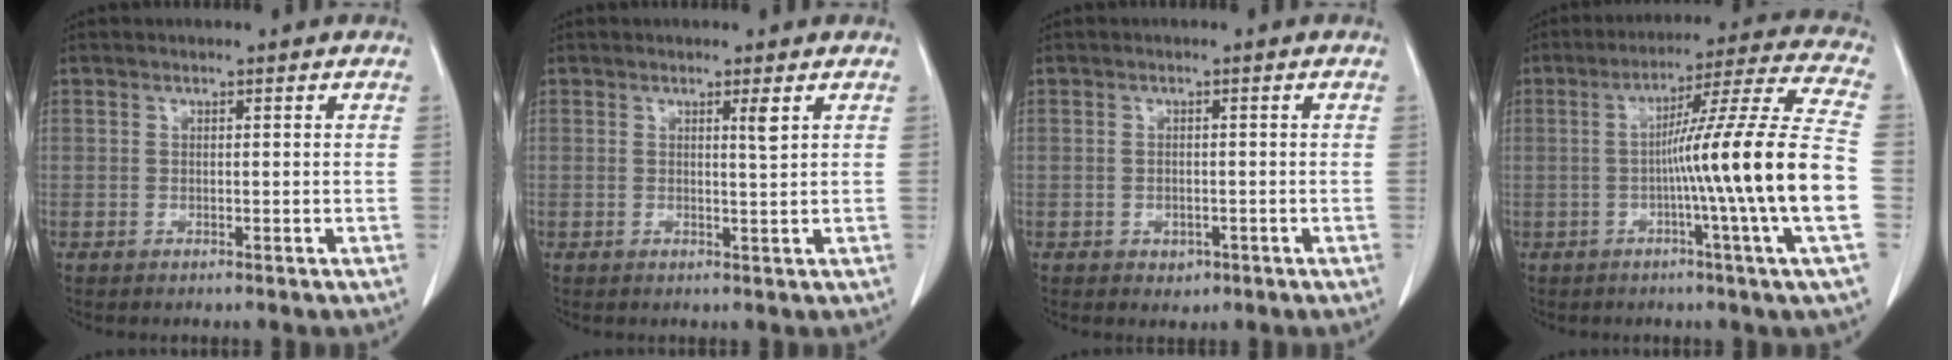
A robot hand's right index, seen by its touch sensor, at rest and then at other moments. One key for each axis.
{"total": 1.6, "fx": 0.8, "fy": -0.3, "fz": 1.3, "tx": -0.024, "ty": -0.007, "tz": 0.013}
{"total": 1.7, "fx": -0.8, "fy": 1.3, "fz": 0.8, "tx": -0.011, "ty": 0.002, "tz": -0.003}
{"total": 18.7, "fx": -3.1, "fy": -2.9, "fz": 18.2, "tx": -0.268, "ty": -0.003, "tz": -0.062}